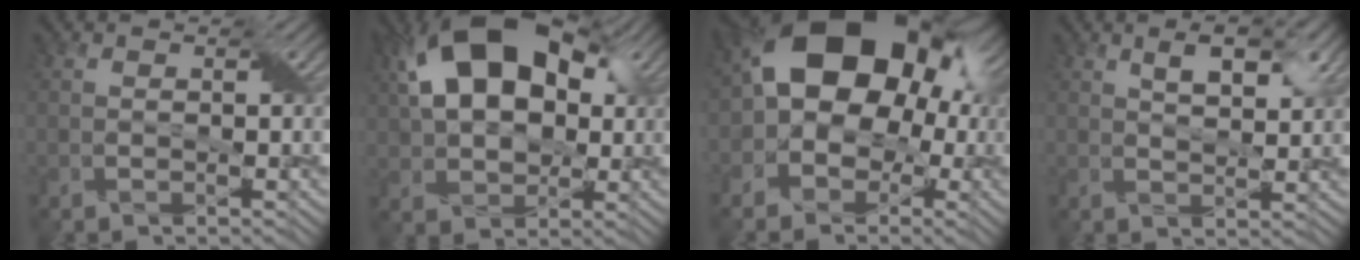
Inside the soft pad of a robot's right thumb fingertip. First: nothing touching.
{"total": 16.9, "force": [5.4, 10.5, 12.1], "torque": [-0.225, 0.038, 0.083]}
{"total": 16.3, "force": [1.5, 12.5, 10.4], "torque": [-0.131, 0.017, -0.002]}
{"total": 4.3, "force": [2.6, 1.3, 3.2], "torque": [-0.063, 0.001, 0.045]}